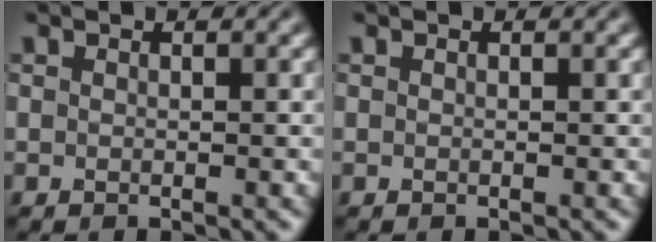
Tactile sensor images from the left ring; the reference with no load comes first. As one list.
[{"total": 0.0}]